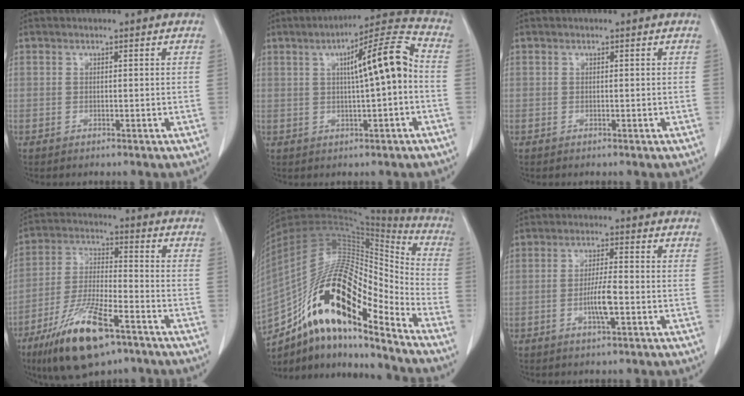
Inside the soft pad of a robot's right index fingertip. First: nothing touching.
{"total": 10.5, "force": [0.8, 0.6, 10.5], "torque": [-0.154, 0.026, 0.009]}
{"total": 0.0}
{"total": 15.2, "force": [-9.2, 3.8, 11.5], "torque": [-0.230, -0.025, -0.163]}
{"total": 25.9, "force": [-15.0, 7.0, 20.0], "torque": [-0.378, 0.008, -0.260]}
{"total": 4.7, "force": [-1.4, 0.4, 4.4], "torque": [-0.083, -0.005, -0.025]}